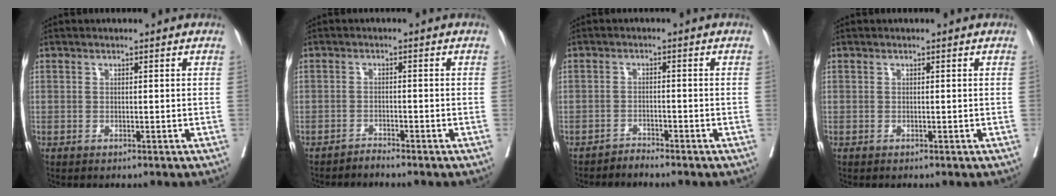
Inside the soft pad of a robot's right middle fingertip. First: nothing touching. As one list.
[{"total": 1.4, "force": [-1.4, -0.3, -0.1], "torque": [0.004, -0.004, -0.025]}, {"total": 1.6, "force": [-1.6, -0.2, -0.2], "torque": [0.006, -0.005, -0.030]}, {"total": 0.0}]